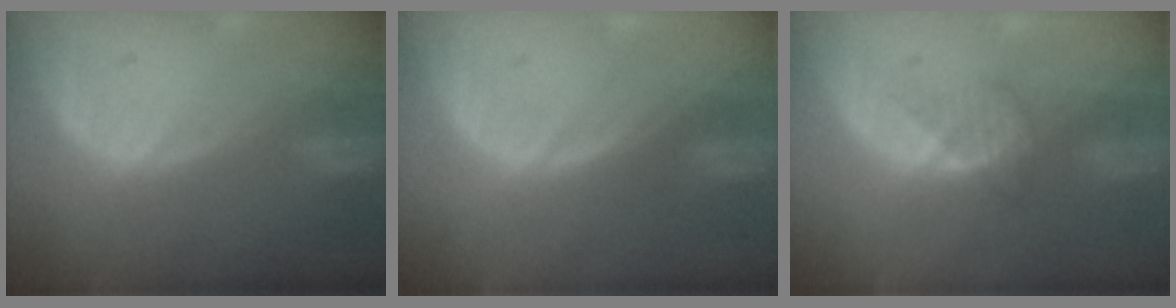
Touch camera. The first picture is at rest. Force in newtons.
{"total": 0.0}
{"total": 2.6, "press": 2.6, "slide": 0.4}